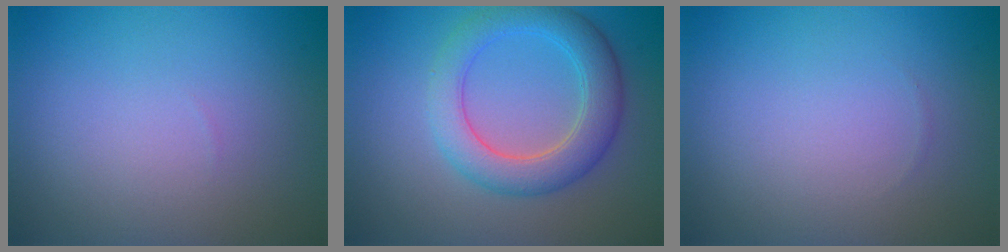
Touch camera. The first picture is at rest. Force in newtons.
{"total": 5.1, "press": 5.1, "slide": 0.2}
{"total": 0.0}